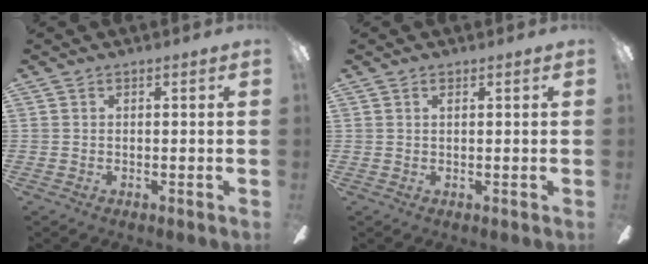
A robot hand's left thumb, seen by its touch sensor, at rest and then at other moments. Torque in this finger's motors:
{"motor_torque": [0.16, -0.20, -0.21, -0.05, 0.00]}